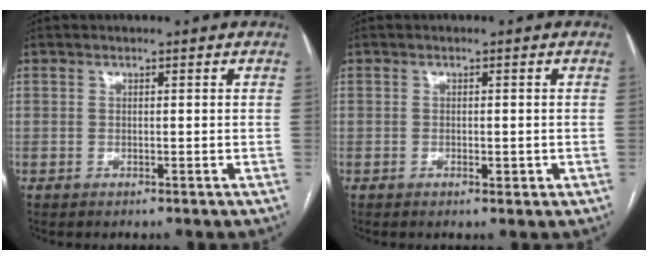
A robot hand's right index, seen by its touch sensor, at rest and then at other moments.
{"total": 1.6, "force": [-0.6, 0.7, 1.3], "torque": [-0.022, -0.001, -0.006]}